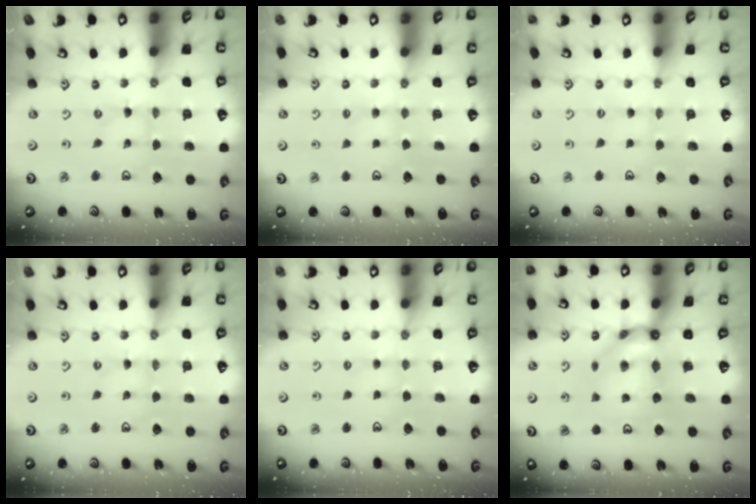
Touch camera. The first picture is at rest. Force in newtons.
{"total": 2.7, "press": 2.7, "slide": 0.5}
{"total": 1.7, "press": 1.7, "slide": 0.3}
{"total": 0.7, "press": 0.7, "slide": 0.2}
{"total": 2.2, "press": 2.2, "slide": 0.5}
{"total": 9.4, "press": 9.4, "slide": 0.6}